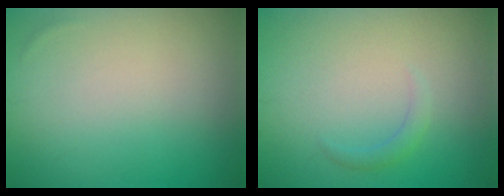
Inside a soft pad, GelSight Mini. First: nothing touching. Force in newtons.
{"total": 1.1, "press": 1.1, "slide": 0.2}